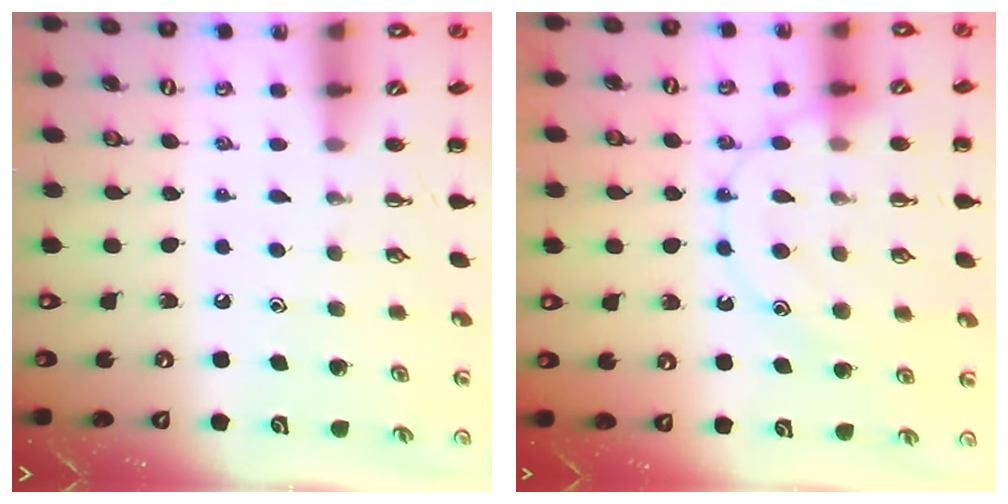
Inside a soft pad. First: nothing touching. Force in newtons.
{"total": 12.5, "press": 12.5, "slide": 0.9}